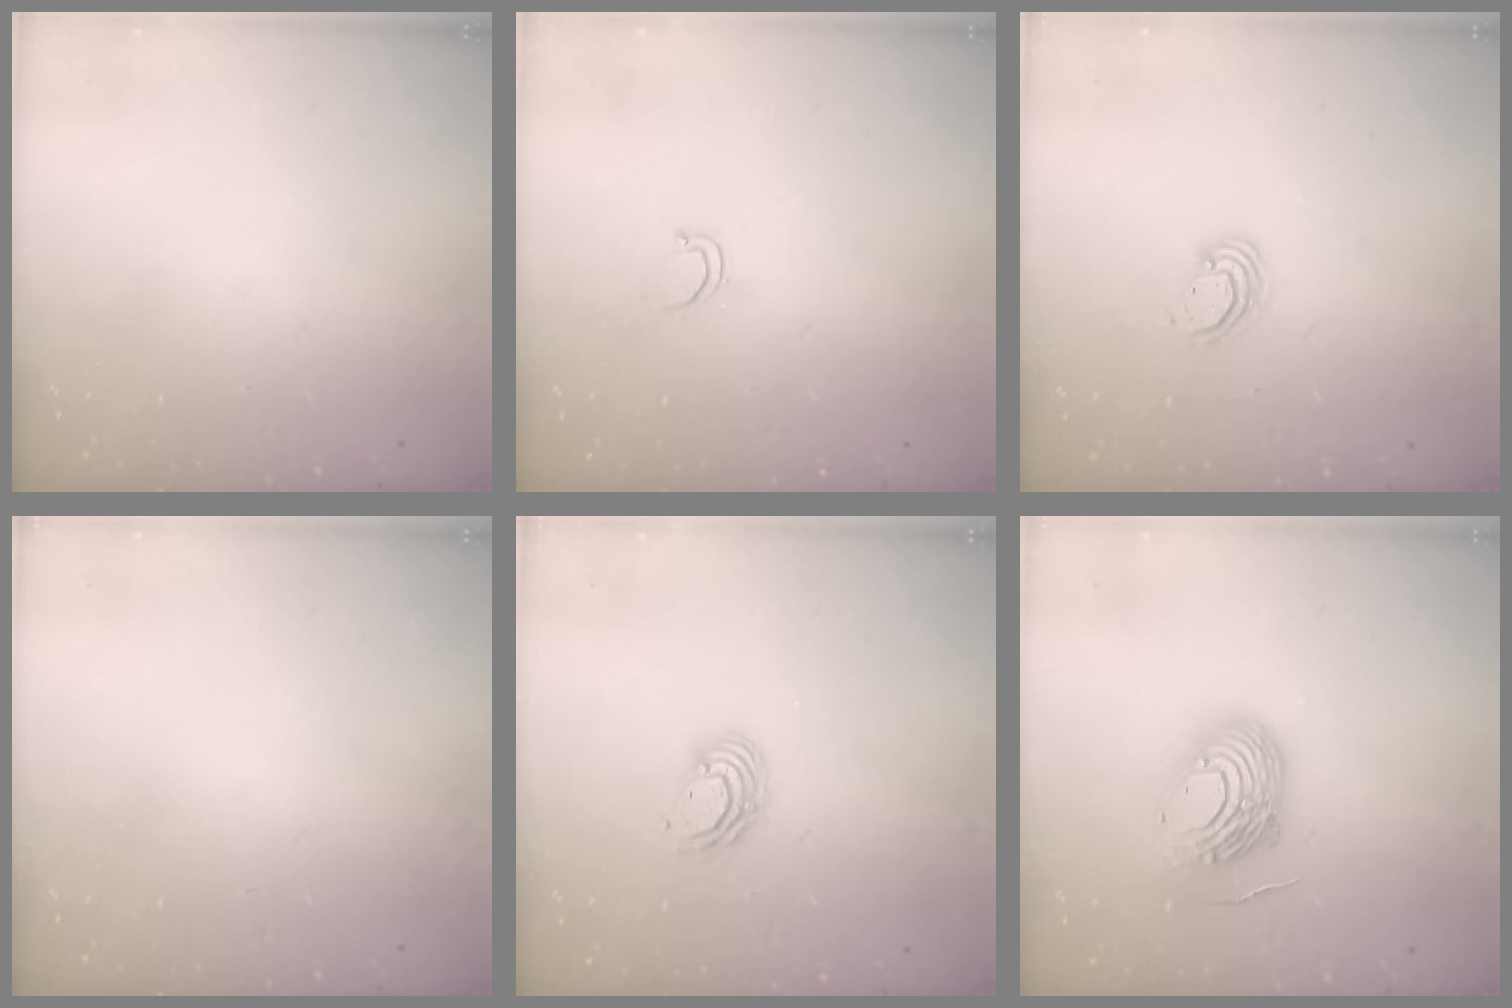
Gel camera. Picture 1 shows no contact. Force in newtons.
{"total": 2.8, "press": 2.8, "slide": 0.2}
{"total": 3.8, "press": 3.8, "slide": 0.2}
{"total": 0.0}
{"total": 6.2, "press": 6.2, "slide": 0.4}
{"total": 13.1, "press": 12.9, "slide": 2.2}